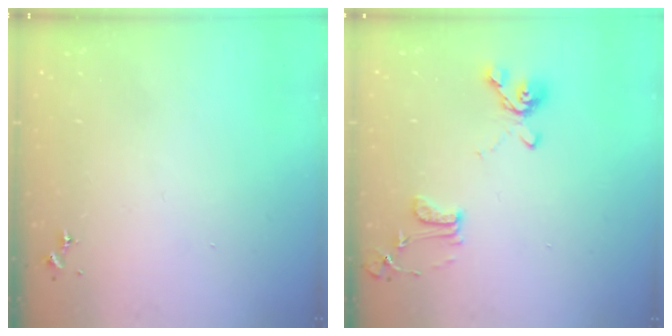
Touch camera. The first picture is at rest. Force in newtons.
{"total": 12.8, "press": 12.8, "slide": 0.7}